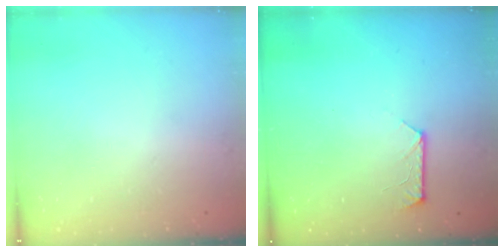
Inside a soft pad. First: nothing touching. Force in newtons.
{"total": 8.0, "press": 8.0, "slide": 0.8}